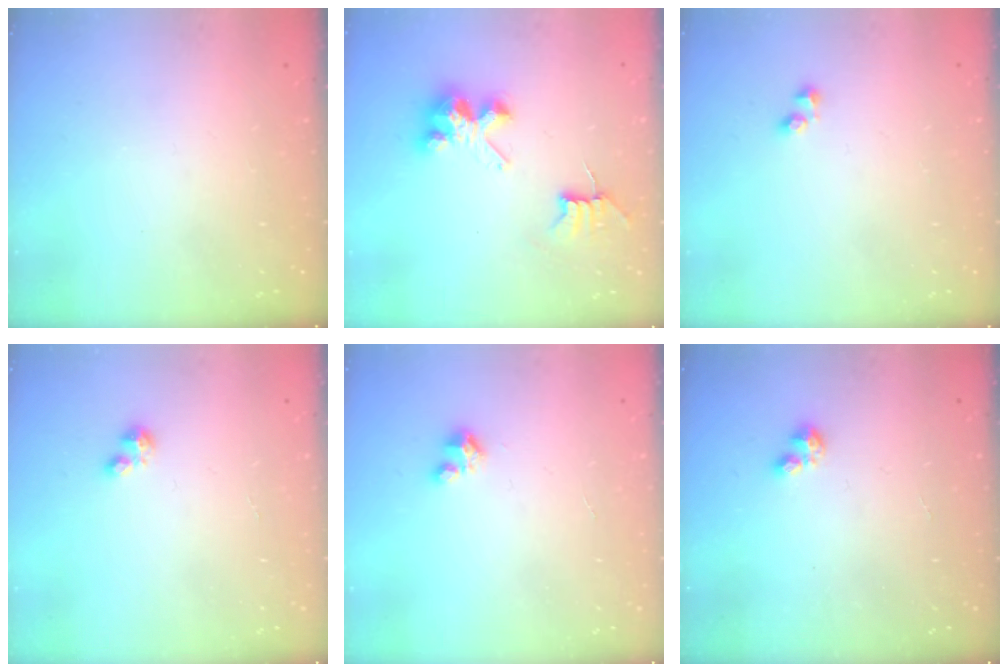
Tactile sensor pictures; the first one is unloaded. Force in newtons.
{"total": 8.3, "press": 8.3, "slide": 0.9}
{"total": 2.2, "press": 2.0, "slide": 0.9}
{"total": 1.6, "press": 1.6, "slide": 0.2}
{"total": 2.4, "press": 2.3, "slide": 0.2}
{"total": 1.3, "press": 1.2, "slide": 0.3}